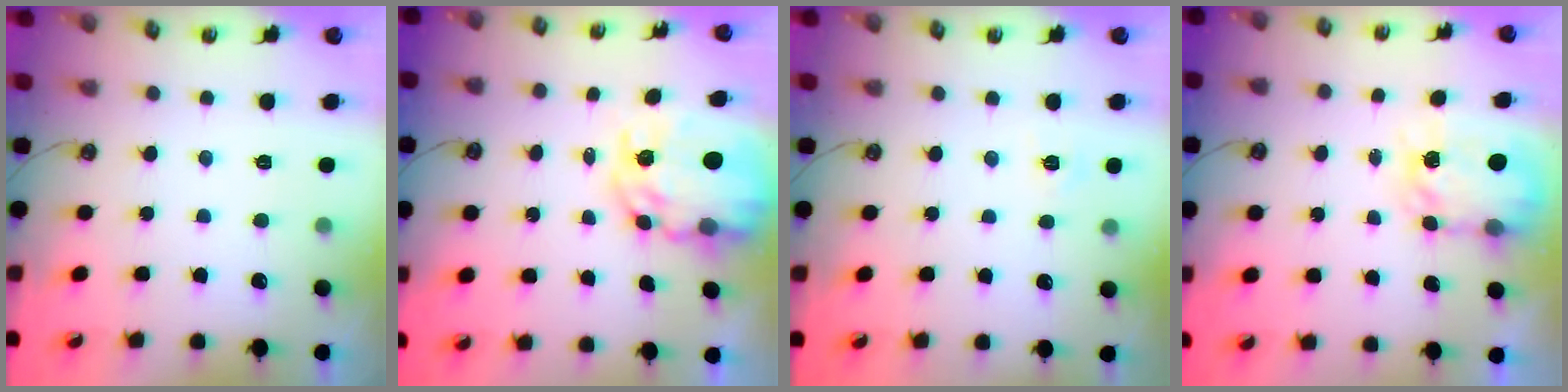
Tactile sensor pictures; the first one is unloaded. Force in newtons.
{"total": 11.9, "press": 11.8, "slide": 1.1}
{"total": 4.7, "press": 4.6, "slide": 0.4}
{"total": 6.2, "press": 6.2, "slide": 0.6}